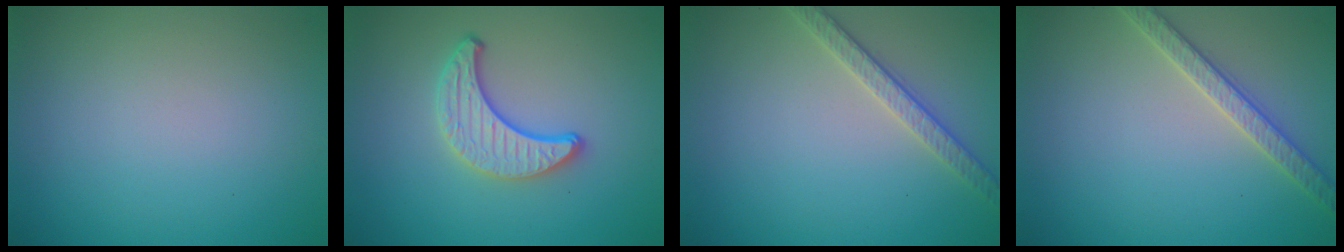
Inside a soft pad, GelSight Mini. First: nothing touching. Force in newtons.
{"total": 3.6, "press": 3.1, "slide": 1.8}
{"total": 2.7, "press": 2.6, "slide": 0.6}
{"total": 2.7, "press": 2.7, "slide": 0.3}